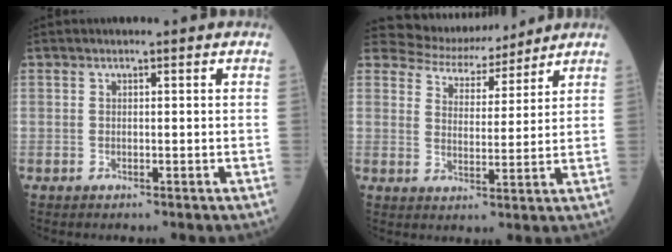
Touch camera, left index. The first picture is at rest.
{"total": 8.3, "force": [7.9, 2.4, 0.3], "torque": [-0.013, 0.013, 0.127]}